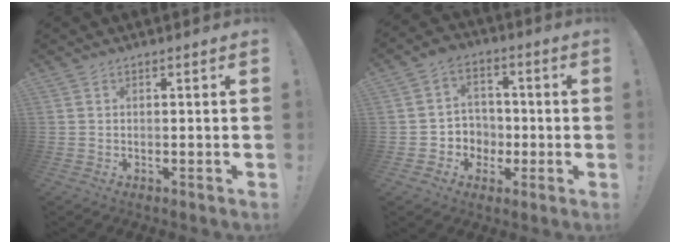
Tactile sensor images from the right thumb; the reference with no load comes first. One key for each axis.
{"total": 7.9, "fx": -1.2, "fy": 7.6, "fz": 1.8, "tx": -0.032, "ty": 0.011, "tz": -0.013}